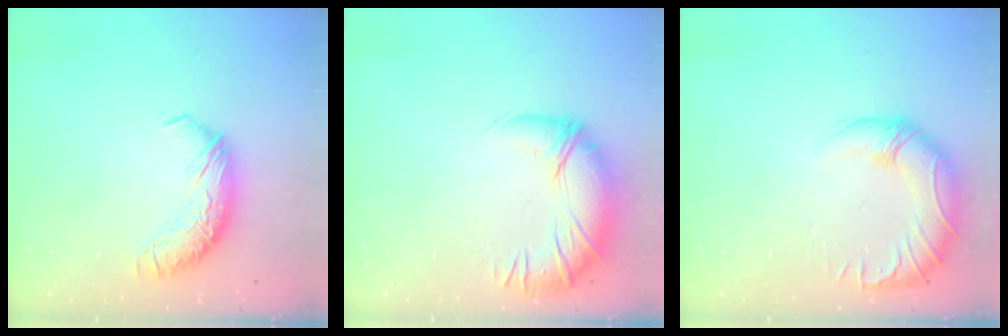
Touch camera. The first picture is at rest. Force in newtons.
{"total": 2.8, "press": 1.3, "slide": 2.5}
{"total": 3.1, "press": 0.8, "slide": 2.9}